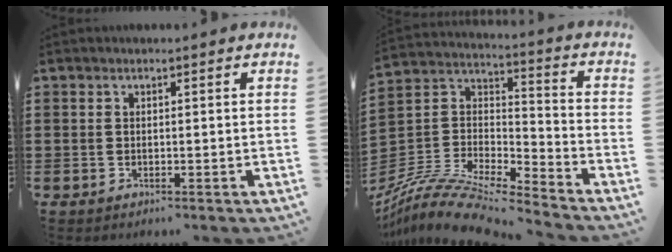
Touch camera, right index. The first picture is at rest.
{"total": 11.6, "force": [-10.3, 2.5, 4.8], "torque": [-0.105, 0.024, -0.208]}